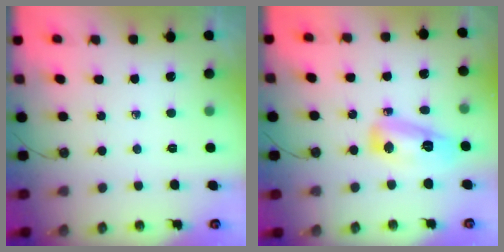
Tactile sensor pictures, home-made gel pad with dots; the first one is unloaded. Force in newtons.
{"total": 11.0, "press": 10.7, "slide": 2.7}